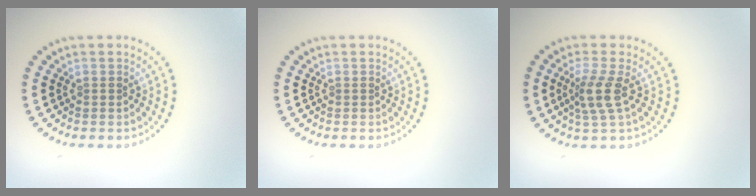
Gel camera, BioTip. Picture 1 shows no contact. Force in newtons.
{"total": 0.0}
{"total": 2.9, "press": 2.2, "slide": 1.8}